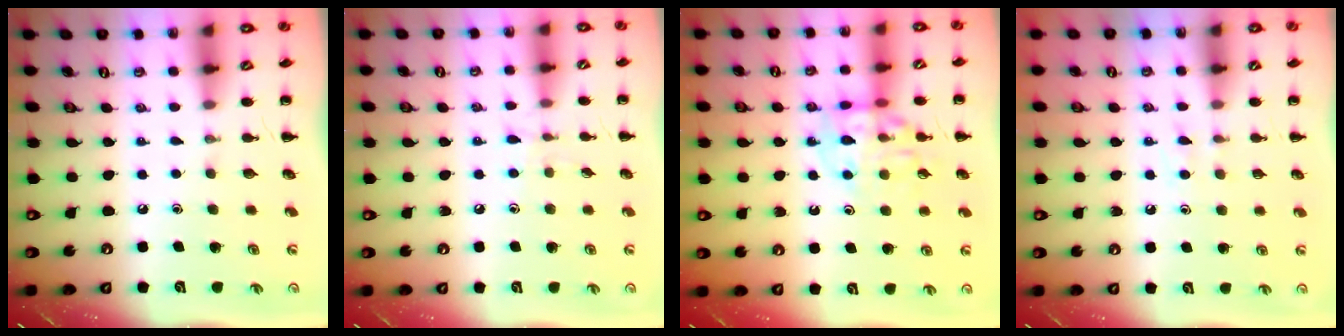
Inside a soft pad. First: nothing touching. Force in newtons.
{"total": 5.4, "press": 5.0, "slide": 2.0}
{"total": 12.3, "press": 12.2, "slide": 1.3}
{"total": 3.5, "press": 3.1, "slide": 1.6}